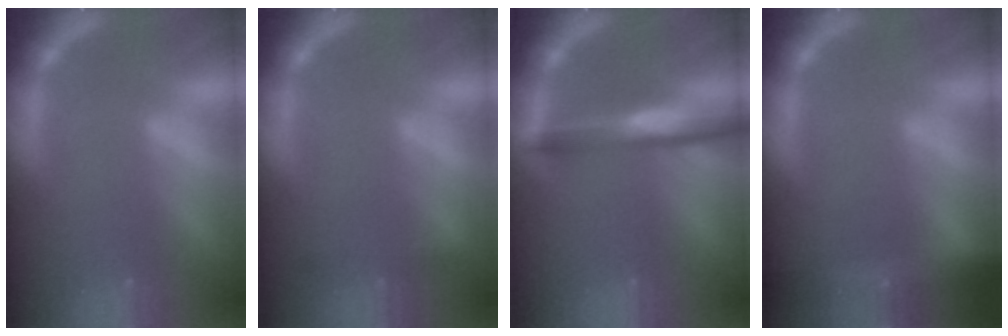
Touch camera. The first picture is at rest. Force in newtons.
{"total": 1.9}
{"total": 4.5}
{"total": 9.0}